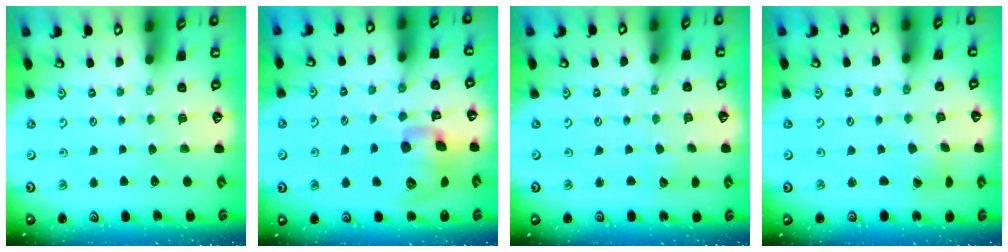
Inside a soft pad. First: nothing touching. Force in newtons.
{"total": 14.5, "press": 14.4, "slide": 1.7}
{"total": 3.4, "press": 3.4, "slide": 0.2}
{"total": 1.0, "press": 1.0, "slide": 0.1}